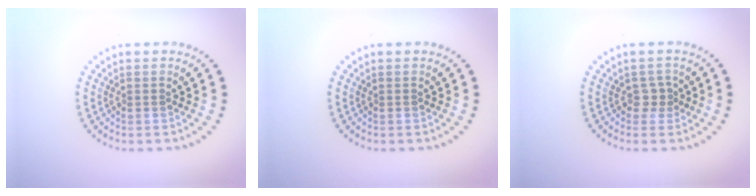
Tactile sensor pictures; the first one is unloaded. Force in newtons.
{"total": 0.0}
{"total": 1.1, "press": 0.8, "slide": 0.7}